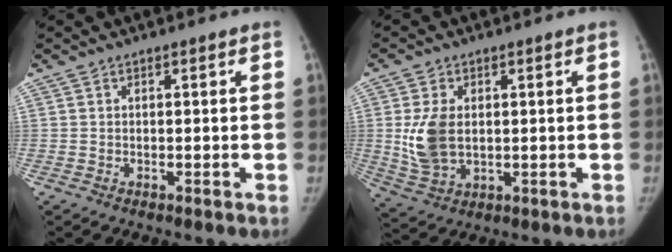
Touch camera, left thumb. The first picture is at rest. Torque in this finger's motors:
{"motor_torque": [0.11, 0.29, 0.63, -0.59, 0.06]}